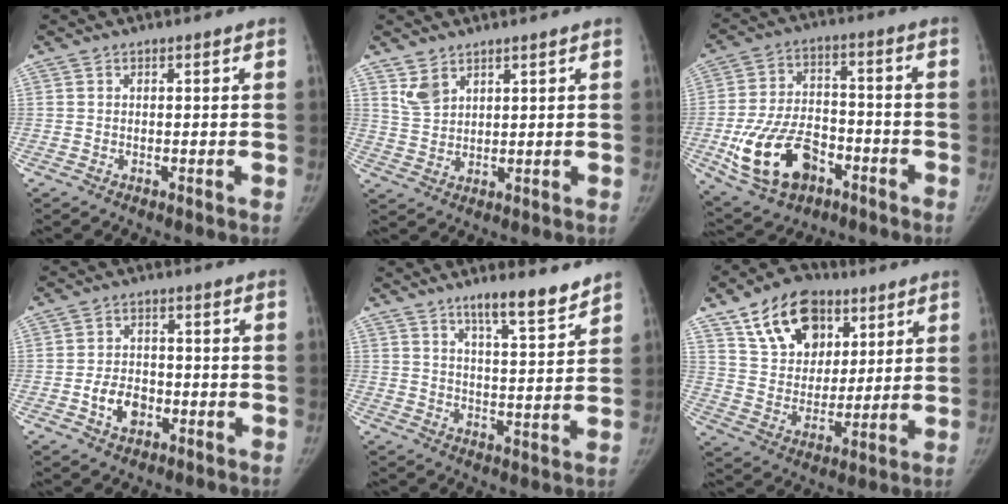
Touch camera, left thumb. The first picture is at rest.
{"total": 4.1, "force": [2.9, 2.3, 1.9], "torque": [-0.030, -0.013, 0.066]}
{"total": 16.9, "force": [-7.1, 10.6, 11.1], "torque": [-0.191, 0.033, -0.112]}
{"total": 6.2, "force": [-2.3, 4.4, 3.7], "torque": [-0.048, 0.016, -0.039]}
{"total": 9.0, "force": [7.0, 1.3, 5.6], "torque": [-0.074, -0.049, 0.112]}
{"total": 17.8, "force": [9.4, 12.2, 9.0], "torque": [-0.114, -0.024, 0.166]}